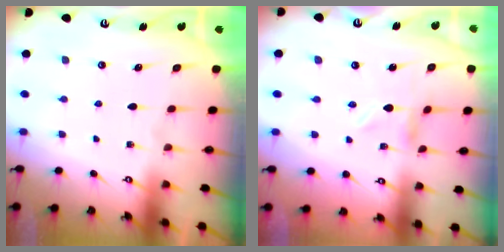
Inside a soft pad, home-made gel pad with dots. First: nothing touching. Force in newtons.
{"total": 0.6, "press": 0.5, "slide": 0.2}